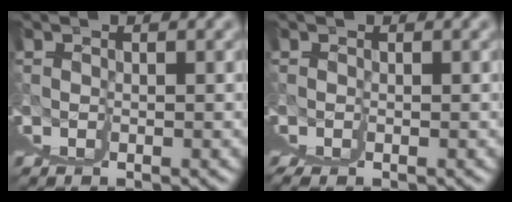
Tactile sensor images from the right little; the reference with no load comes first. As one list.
[{"total": 1.3, "force": [-0.5, 0.8, 0.9], "torque": [-0.017, -0.001, -0.005]}]